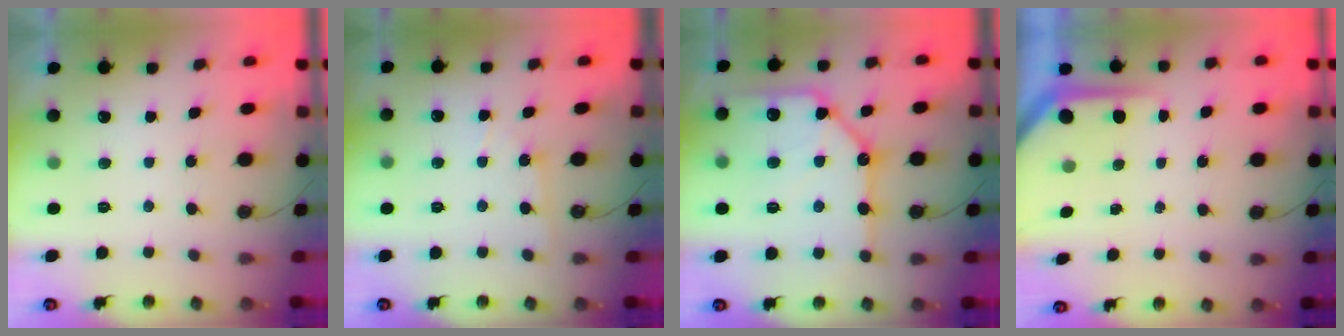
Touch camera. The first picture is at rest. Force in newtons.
{"total": 5.4, "press": 5.3, "slide": 0.8}
{"total": 19.5, "press": 19.4, "slide": 2.2}
{"total": 5.5, "press": 5.5, "slide": 0.2}